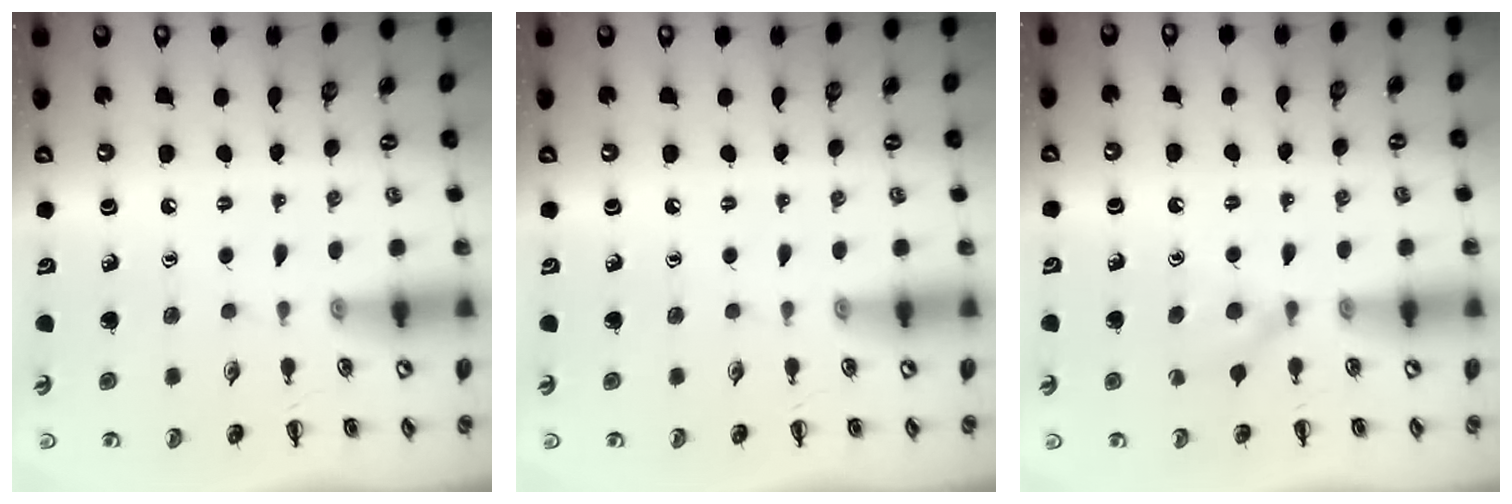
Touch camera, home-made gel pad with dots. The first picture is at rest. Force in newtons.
{"total": 0.0}
{"total": 4.0, "press": 3.7, "slide": 1.5}